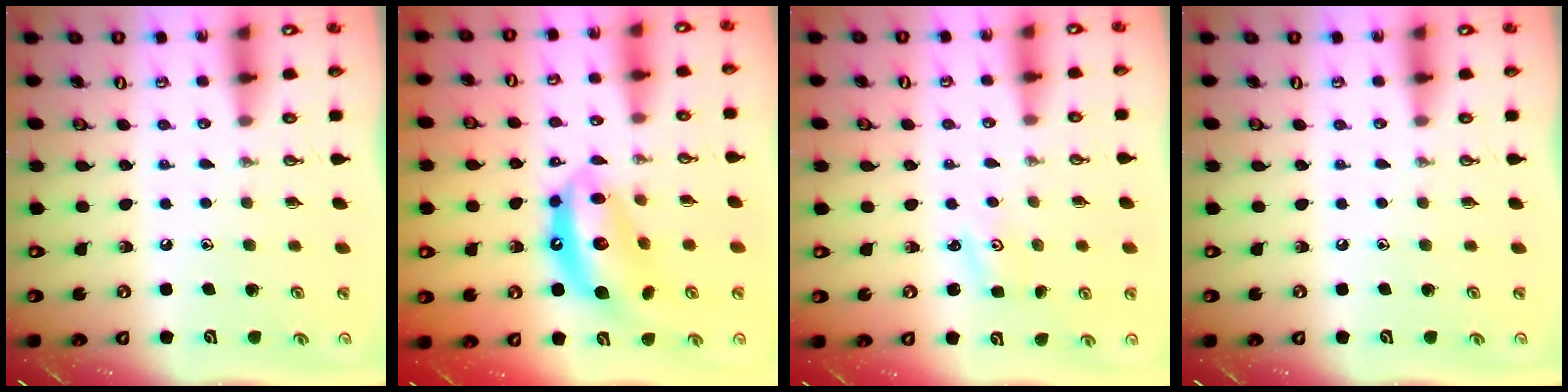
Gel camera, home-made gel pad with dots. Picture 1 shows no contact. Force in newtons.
{"total": 12.9, "press": 12.9, "slide": 1.0}
{"total": 1.3, "press": 1.3, "slide": 0.2}
{"total": 0.0}